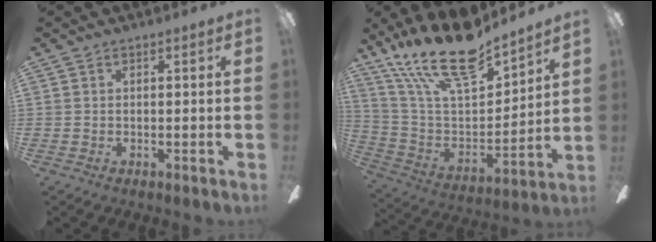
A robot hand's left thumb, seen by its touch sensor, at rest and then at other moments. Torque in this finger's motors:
{"motor_torque": [0.78, -0.12, 1.47, -1.30, 0.43]}